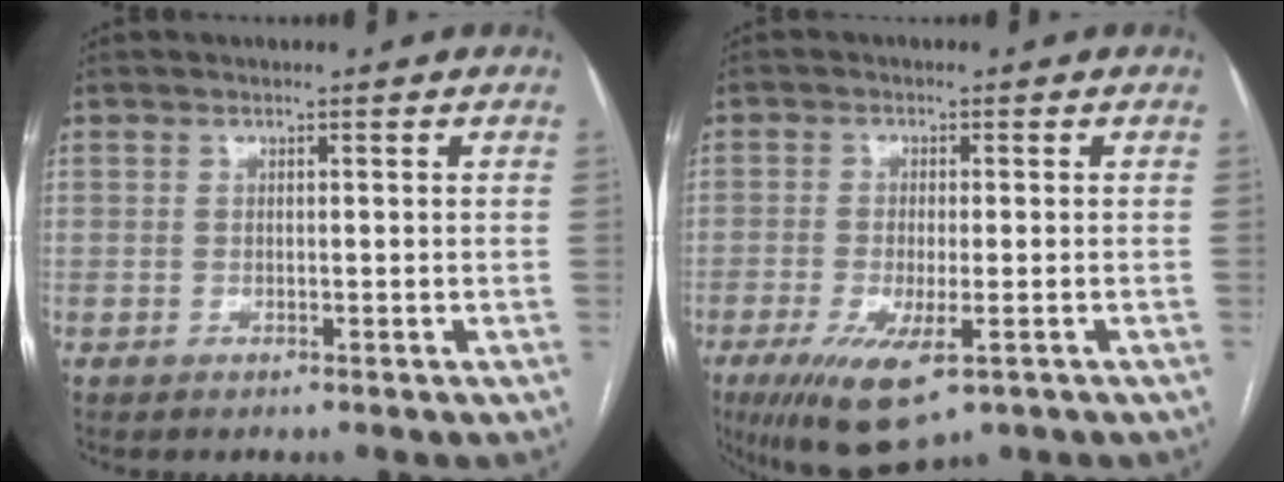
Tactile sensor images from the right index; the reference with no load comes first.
{"total": 9.6, "force": [-4.8, 2.7, 7.8], "torque": [-0.138, -0.025, -0.073]}